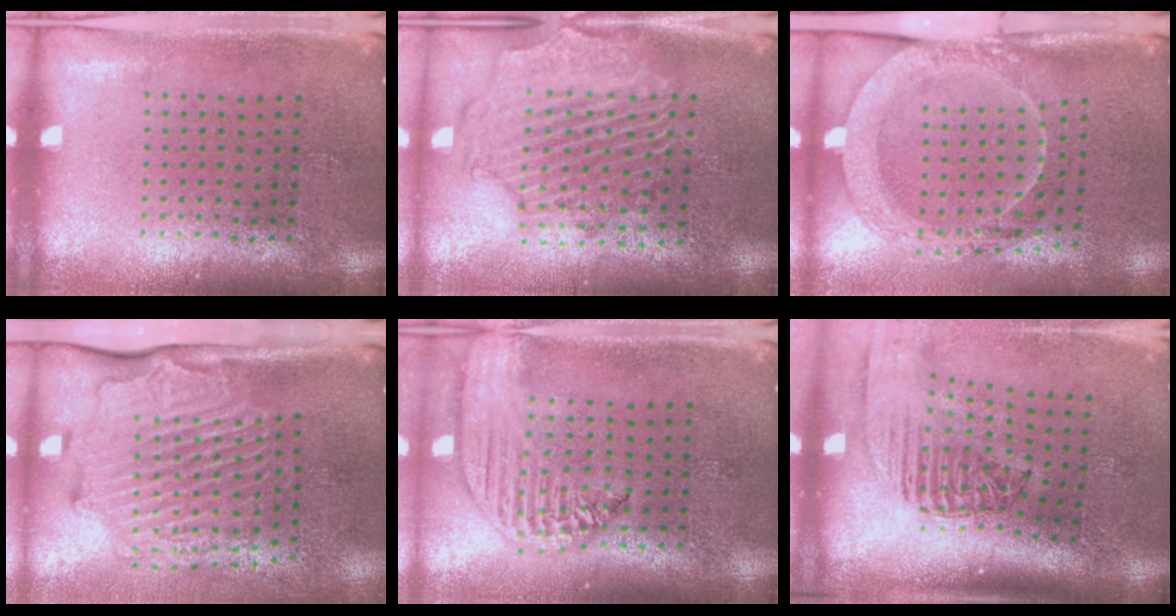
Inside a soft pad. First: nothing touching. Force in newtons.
{"total": 2.3, "press": 2.2, "slide": 0.8}
{"total": 2.0, "press": 2.0, "slide": 0.2}
{"total": 3.0, "press": 2.3, "slide": 2.0}
{"total": 2.6, "press": 2.1, "slide": 1.4}
{"total": 2.4, "press": 1.8, "slide": 1.7}